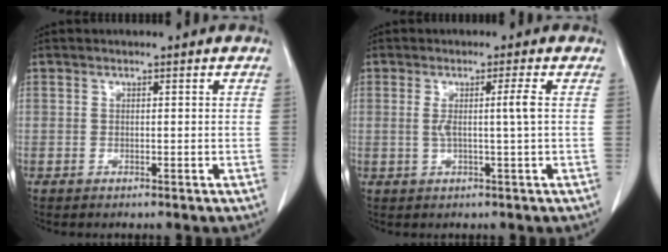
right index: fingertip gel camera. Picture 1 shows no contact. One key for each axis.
{"total": 3.3, "fx": 0.3, "fy": -0.9, "fz": 3.2, "tx": -0.057, "ty": -0.002, "tz": 0.007}